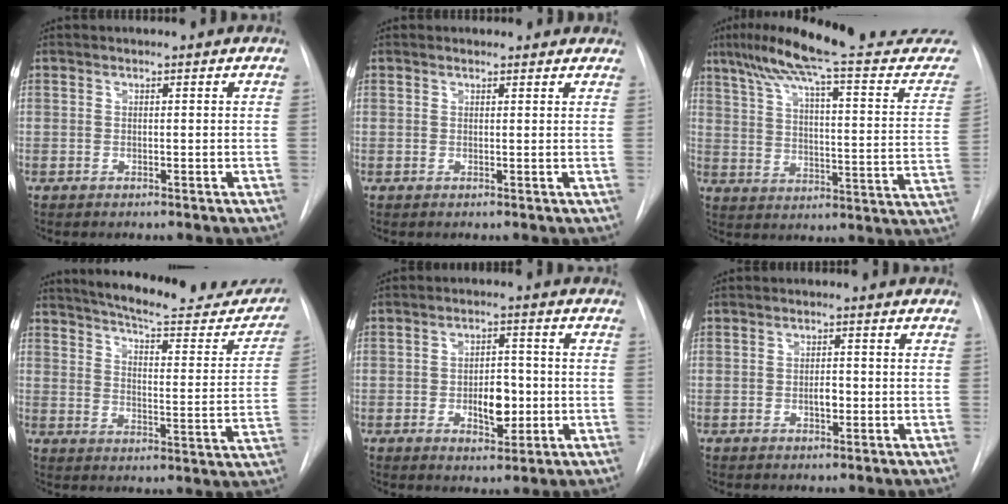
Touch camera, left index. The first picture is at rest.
{"total": 2.1, "force": [1.8, 1.1, 0.3], "torque": [0.002, 0.003, 0.010]}
{"total": 26.2, "force": [22.8, 1.3, 12.9], "torque": [-0.194, -0.052, 0.296]}
{"total": 22.0, "force": [19.8, 4.2, 8.7], "torque": [-0.116, -0.061, 0.243]}
{"total": 6.1, "force": [-2.0, 3.0, 5.0], "torque": [-0.074, -0.001, -0.022]}
{"total": 2.1, "force": [-1.3, 0.7, 1.4], "torque": [-0.024, -0.004, -0.017]}